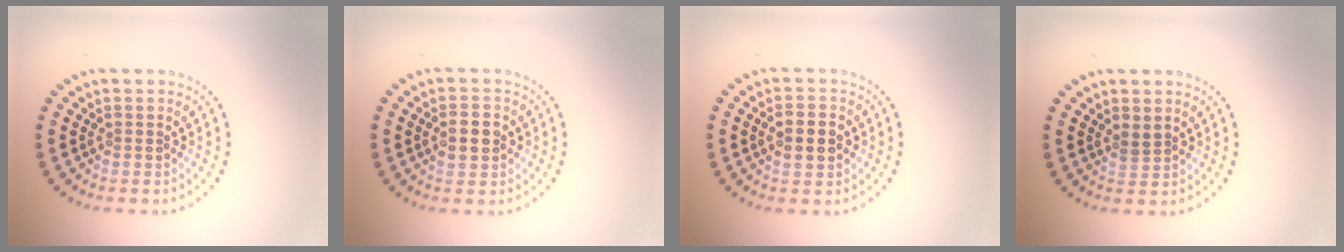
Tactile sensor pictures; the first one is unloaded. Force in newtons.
{"total": 2.5, "press": 2.5, "slide": 0.2}
{"total": 3.1, "press": 3.1, "slide": 0.2}
{"total": 1.1, "press": 0.9, "slide": 0.7}